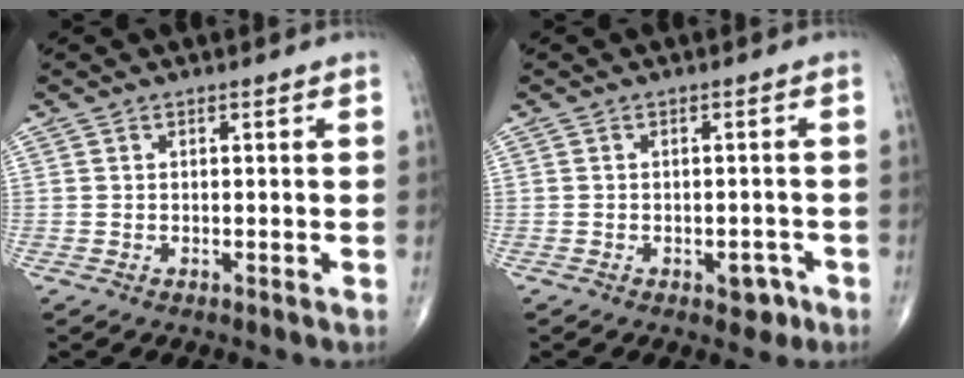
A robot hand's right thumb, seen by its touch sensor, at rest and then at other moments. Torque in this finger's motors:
{"motor_torque": [2.22, 2.01, -0.08, -0.52, 0.00]}